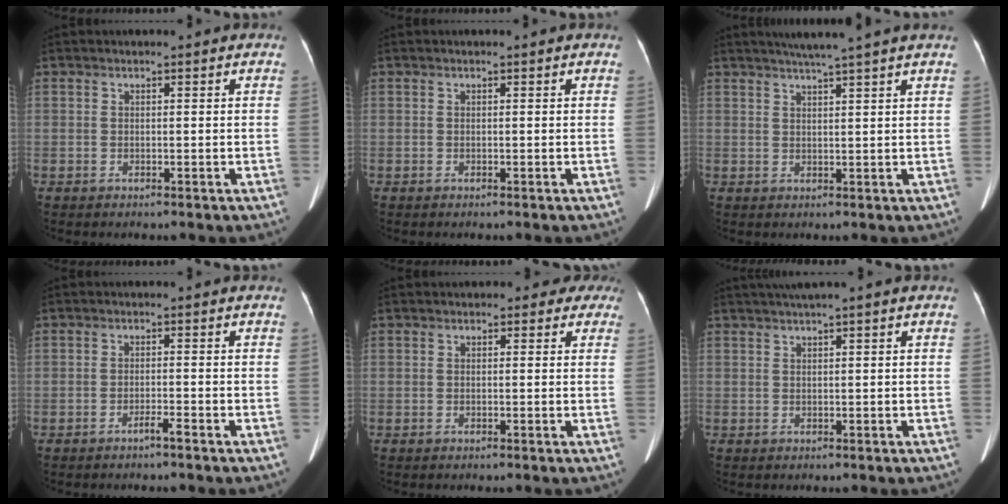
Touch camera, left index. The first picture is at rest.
{"total": 0.0}
{"total": 6.1, "force": [5.0, -1.4, 3.3], "torque": [-0.049, 0.013, 0.071]}
{"total": 1.5, "force": [-1.2, -0.2, 0.8], "torque": [-0.015, 0.001, -0.021]}
{"total": 3.3, "force": [2.3, 2.2, 0.8], "torque": [0.012, 0.001, 0.006]}
{"total": 2.8, "force": [1.7, -0.3, 2.1], "torque": [-0.044, 0.020, 0.036]}